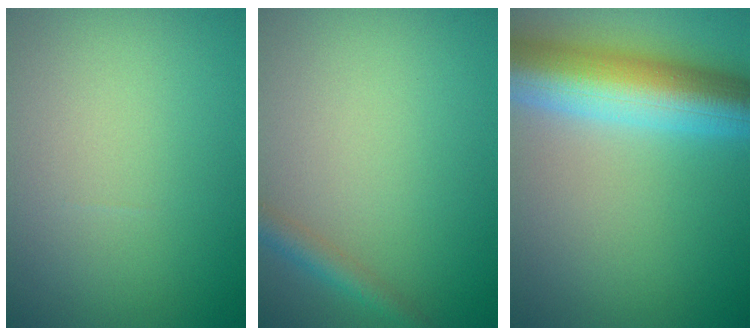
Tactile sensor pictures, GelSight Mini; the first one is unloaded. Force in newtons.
{"total": 1.9, "press": 1.9, "slide": 0.1}
{"total": 10.1, "press": 10.1, "slide": 0.3}